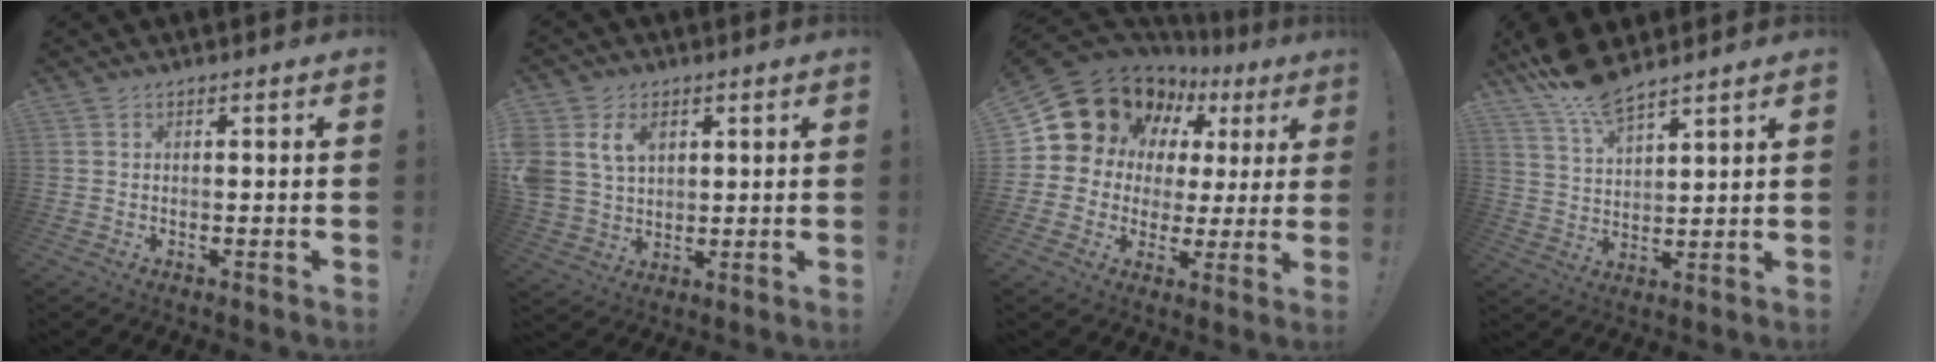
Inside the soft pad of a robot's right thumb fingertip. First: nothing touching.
{"total": 9.8, "force": [4.4, 7.4, 4.7], "torque": [-0.088, -0.015, 0.089]}
{"total": 16.3, "force": [10.6, 10.6, 6.3], "torque": [-0.106, -0.075, 0.216]}
{"total": 9.4, "force": [8.2, 1.9, 4.3], "torque": [-0.085, -0.053, 0.152]}